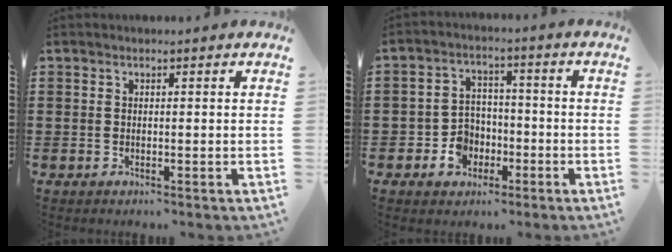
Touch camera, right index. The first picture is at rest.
{"total": 5.7, "force": [-2.3, 4.8, 2.1], "torque": [-0.053, 0.015, -0.043]}